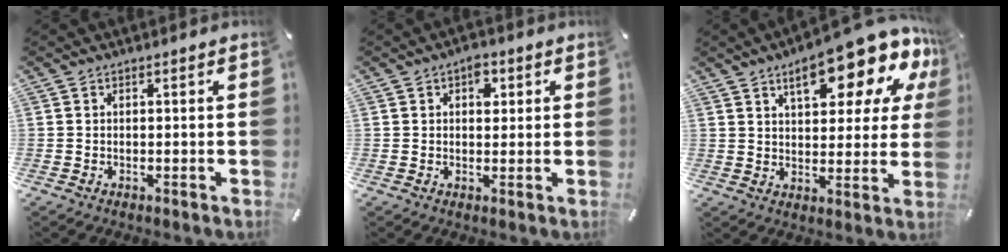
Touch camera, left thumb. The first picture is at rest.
{"total": 3.5, "force": [1.2, 2.4, 2.3], "torque": [-0.017, -0.005, 0.013]}
{"total": 18.7, "force": [11.2, 7.3, 13.1], "torque": [-0.171, -0.072, 0.178]}